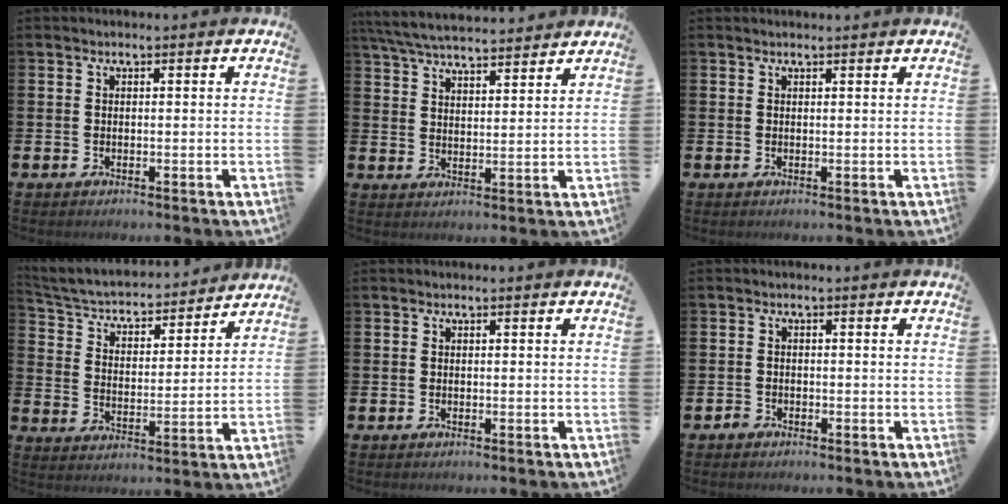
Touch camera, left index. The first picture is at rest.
{"total": 6.4, "force": [6.2, 0.7, 1.3], "torque": [-0.048, -0.032, 0.113]}
{"total": 0.7, "force": [0.7, 0.1, 0.2], "torque": [0.009, -0.005, 0.010]}
{"total": 4.7, "force": [4.4, 1.5, 1.0], "torque": [-0.050, -0.039, 0.068]}
{"total": 0.0}
{"total": 1.1, "force": [-0.9, 0.6, 0.0], "torque": [-0.007, 0.004, -0.020]}